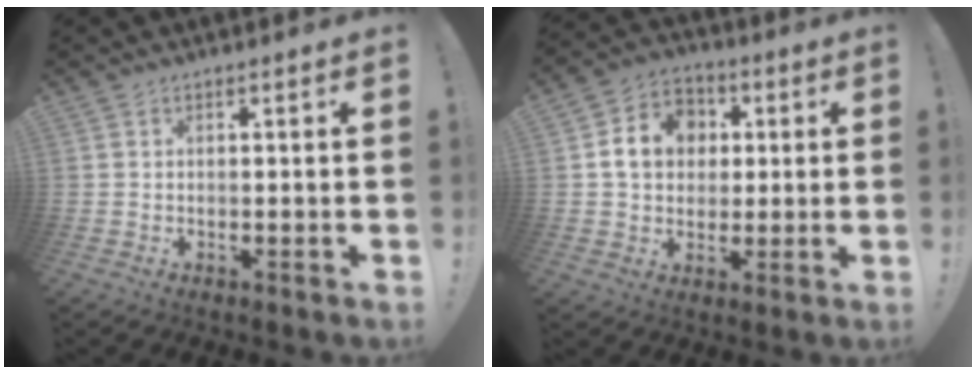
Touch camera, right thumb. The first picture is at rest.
{"total": 11.9, "force": [2.2, 10.2, 5.8], "torque": [-0.085, 0.006, 0.049]}